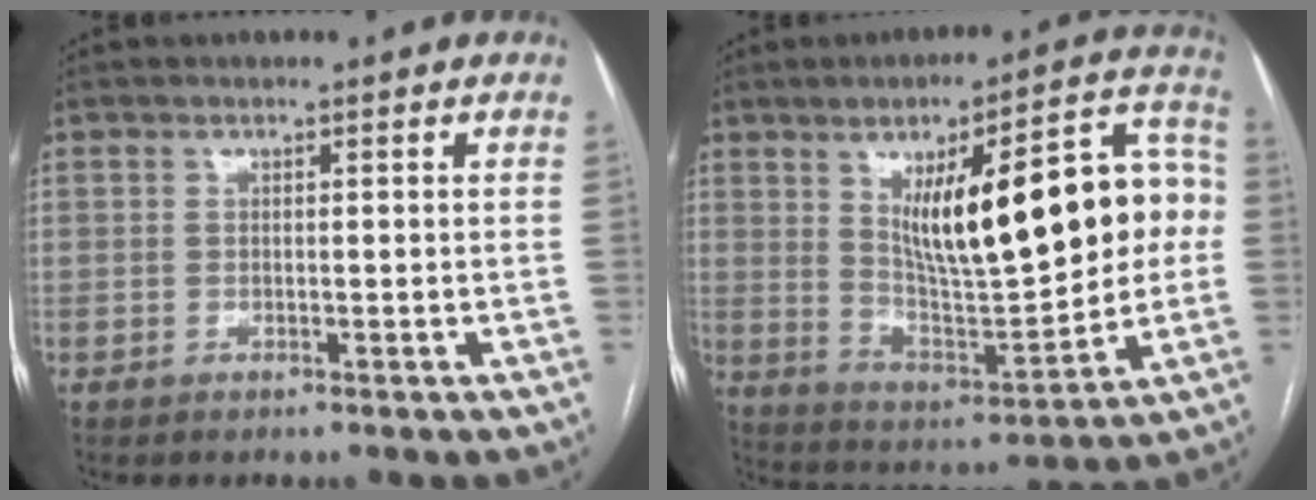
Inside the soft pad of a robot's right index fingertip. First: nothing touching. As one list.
[{"total": 22.3, "force": [3.7, 6.0, 21.1], "torque": [-0.312, 0.026, 0.065]}]